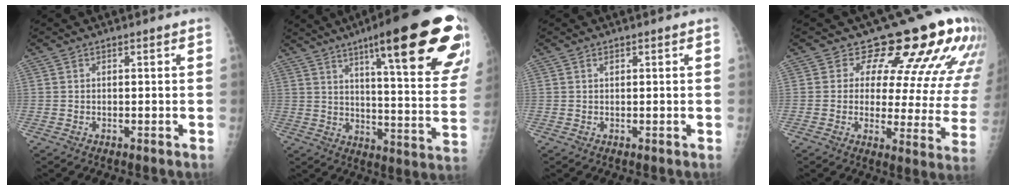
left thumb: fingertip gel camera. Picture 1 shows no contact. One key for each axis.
{"total": 28.7, "fx": 16.2, "fy": 4.9, "fz": 23.2, "tx": -0.258, "ty": -0.047, "tz": 0.226}
{"total": 0.6, "fx": 0.4, "fy": 0.3, "fz": 0.4, "tx": -0.003, "ty": -0.001, "tz": 0.006}
{"total": 16.5, "fx": 11.5, "fy": 7.2, "fz": 9.4, "tx": -0.062, "ty": -0.060, "tz": 0.122}